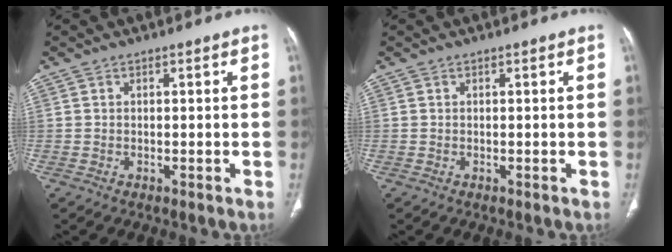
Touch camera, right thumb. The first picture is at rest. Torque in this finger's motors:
{"motor_torque": [0.00, 0.00, -0.11, -0.11, 0.00]}